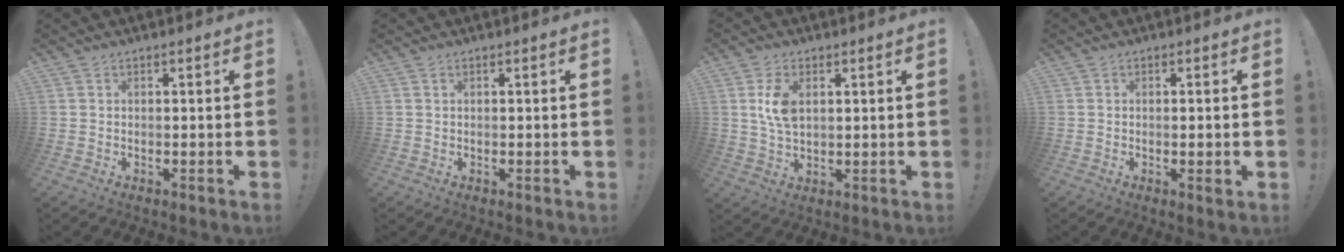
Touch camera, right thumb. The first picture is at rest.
{"total": 0.0}
{"total": 8.0, "force": [2.4, 4.9, 5.8], "torque": [-0.104, -0.006, 0.040]}
{"total": 2.3, "force": [-0.1, 0.1, 2.3], "torque": [-0.025, -0.007, -0.006]}